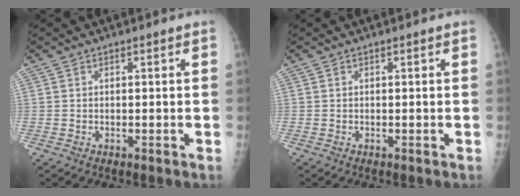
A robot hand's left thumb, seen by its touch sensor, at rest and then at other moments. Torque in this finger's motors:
{"motor_torque": [-0.01, 0.01, -0.01, 0.01, 0.00]}